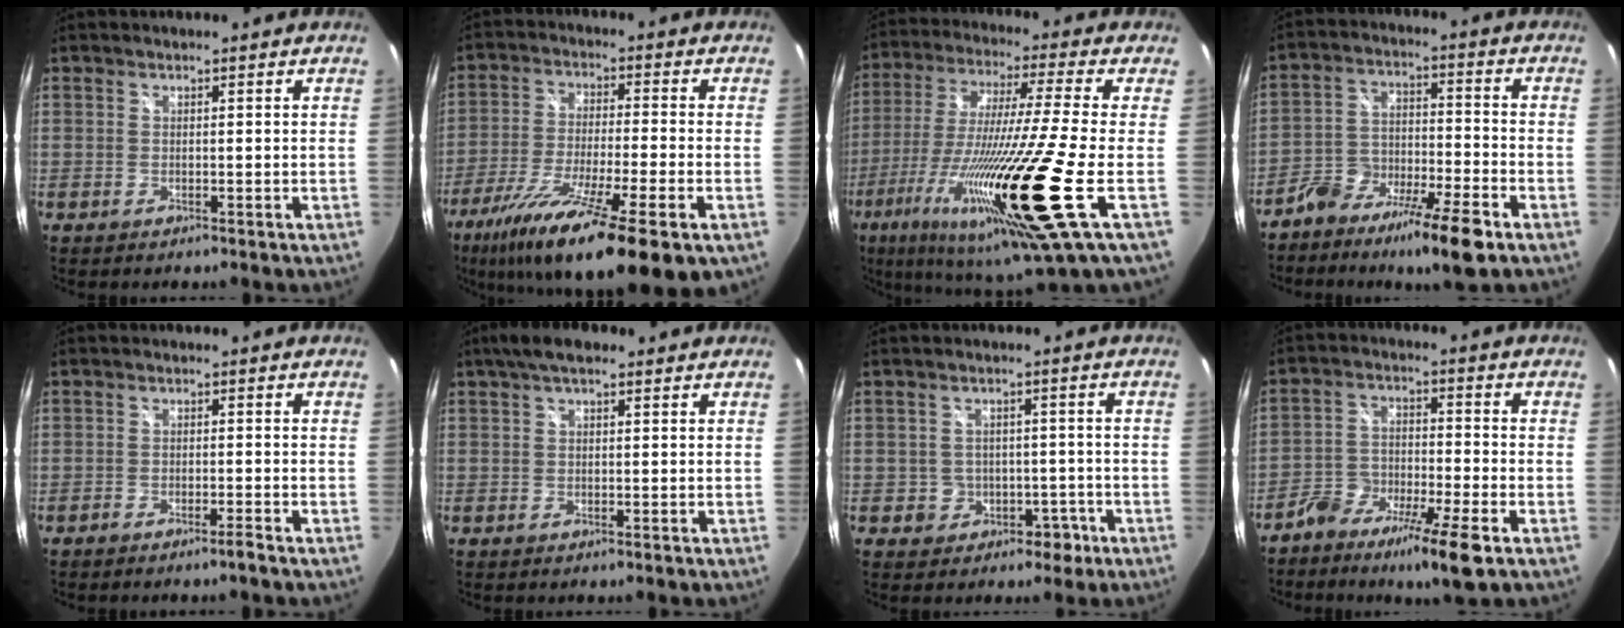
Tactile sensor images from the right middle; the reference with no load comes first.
{"total": 19.4, "force": [-11.2, 2.9, 15.6], "torque": [-0.288, -0.055, -0.192]}
{"total": 24.8, "force": [-9.4, 0.5, 23.0], "torque": [-0.422, -0.072, -0.167]}
{"total": 10.9, "force": [-7.2, 2.1, 7.8], "torque": [-0.151, 0.003, -0.134]}
{"total": 1.8, "force": [-1.6, -0.1, 0.9], "torque": [-0.030, 0.000, -0.029]}
{"total": 5.2, "force": [3.0, 2.1, 3.7], "torque": [-0.062, 0.017, 0.050]}
{"total": 5.8, "force": [-2.4, 5.1, 1.4], "torque": [-0.027, 0.020, -0.018]}
{"total": 9.5, "force": [-6.1, 1.5, 7.1], "torque": [-0.145, -0.004, -0.118]}